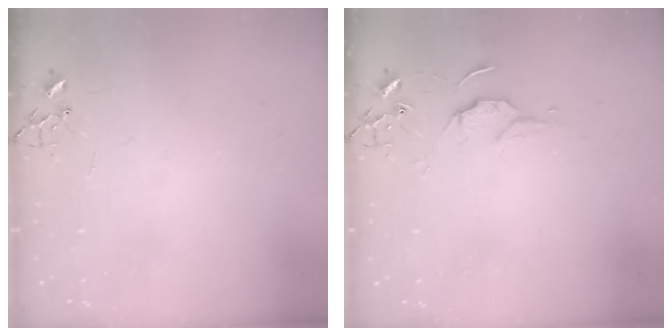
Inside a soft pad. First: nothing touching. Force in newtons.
{"total": 6.3, "press": 6.3, "slide": 0.7}